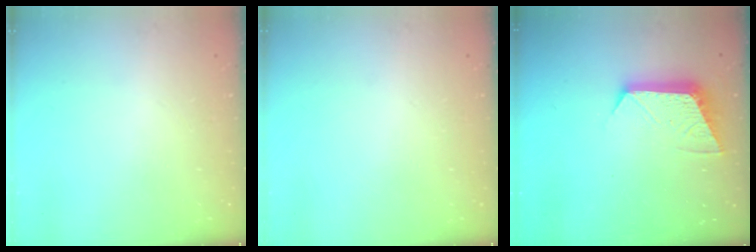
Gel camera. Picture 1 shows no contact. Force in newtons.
{"total": 0.0}
{"total": 10.0, "press": 10.0, "slide": 0.5}